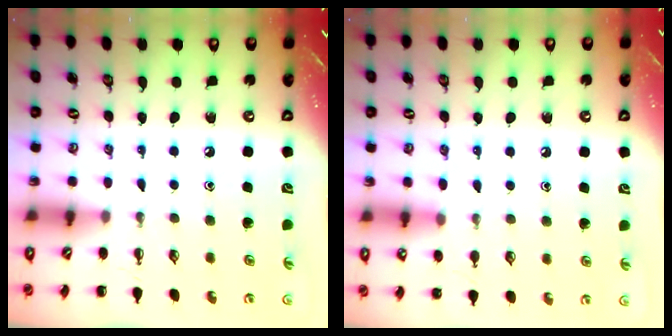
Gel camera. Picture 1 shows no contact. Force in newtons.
{"total": 7.1, "press": 6.6, "slide": 2.6}